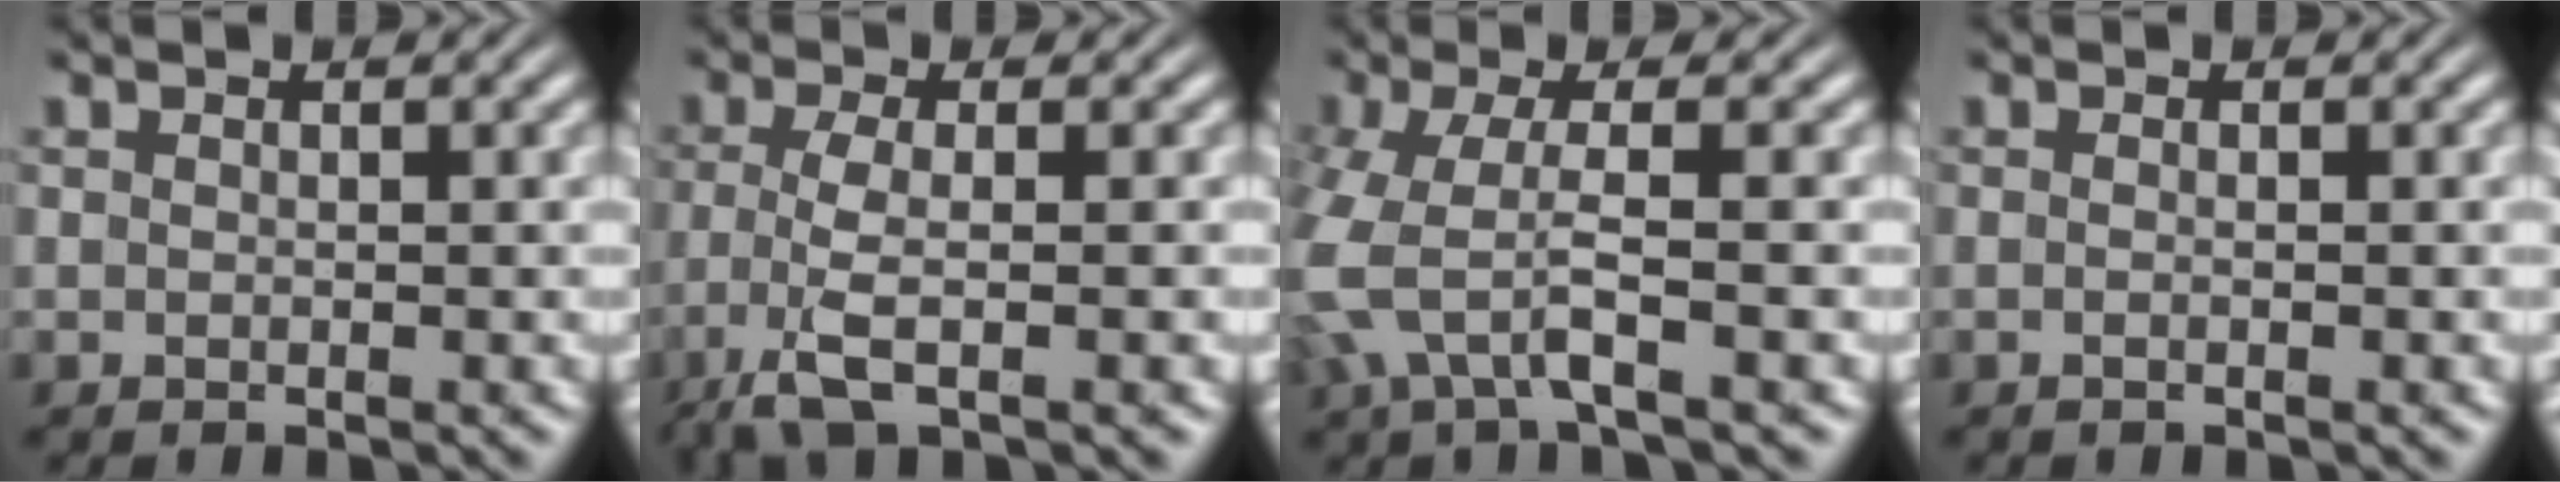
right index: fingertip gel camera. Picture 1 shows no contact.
{"total": 4.5, "force": [-2.0, 1.1, 3.9], "torque": [-0.094, -0.019, -0.022]}
{"total": 5.5, "force": [-0.7, 3.0, 4.6], "torque": [-0.133, -0.024, -0.004]}
{"total": 0.6, "force": [-0.5, -0.1, 0.4], "torque": [-0.008, 0.000, -0.011]}